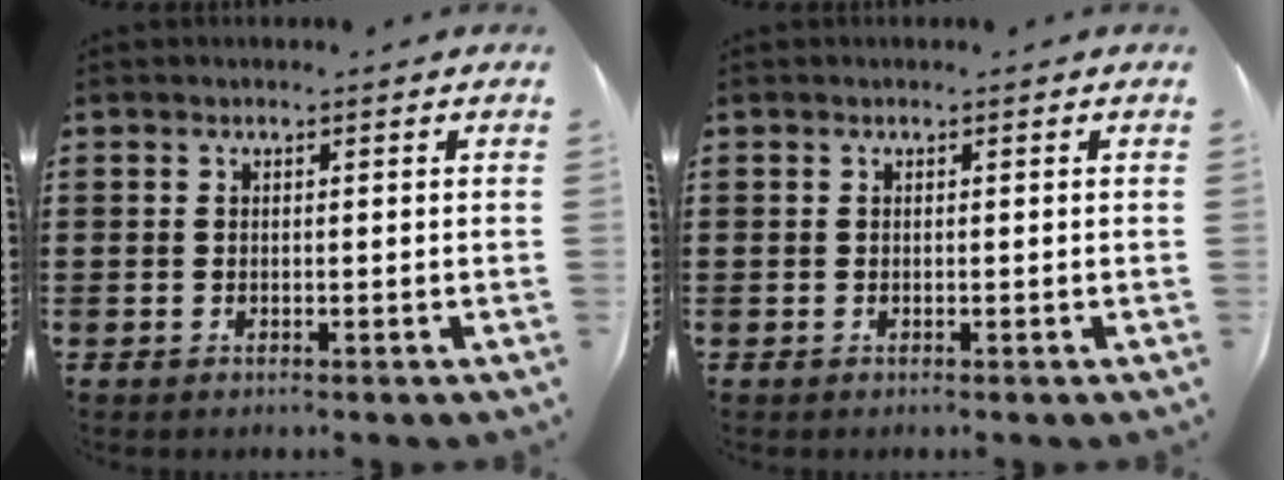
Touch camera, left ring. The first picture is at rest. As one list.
[{"total": 0.0}]